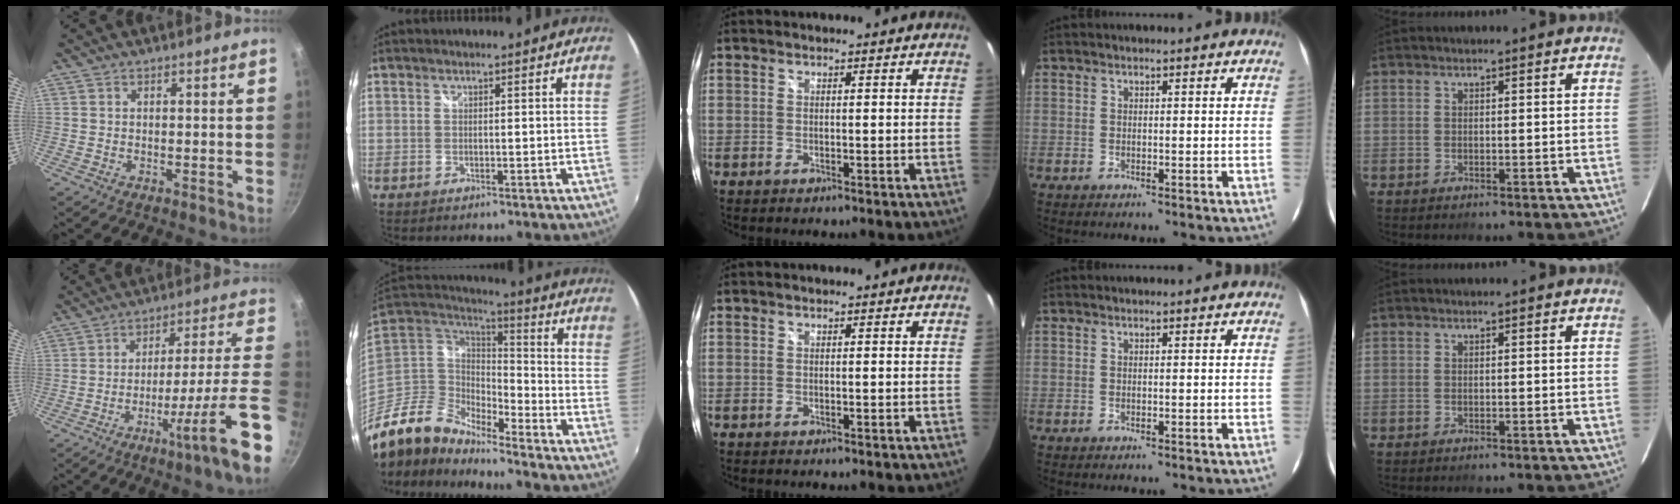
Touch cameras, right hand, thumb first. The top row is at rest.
{"thumb": {"total": 18.0, "force": [-7.4, -0.1, 16.4], "torque": [-0.220, 0.031, -0.121]}, "index": {"total": 12.5, "force": [-10.3, 5.9, 4.1], "torque": [-0.099, 0.012, -0.215]}}